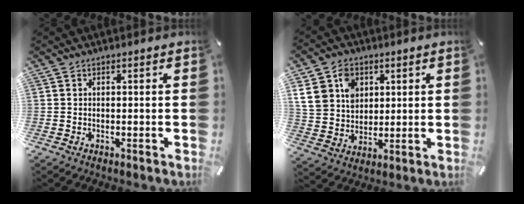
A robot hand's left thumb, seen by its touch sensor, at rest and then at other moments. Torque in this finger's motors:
{"motor_torque": [2.45, 2.16, 1.12, -1.25, 0.61]}